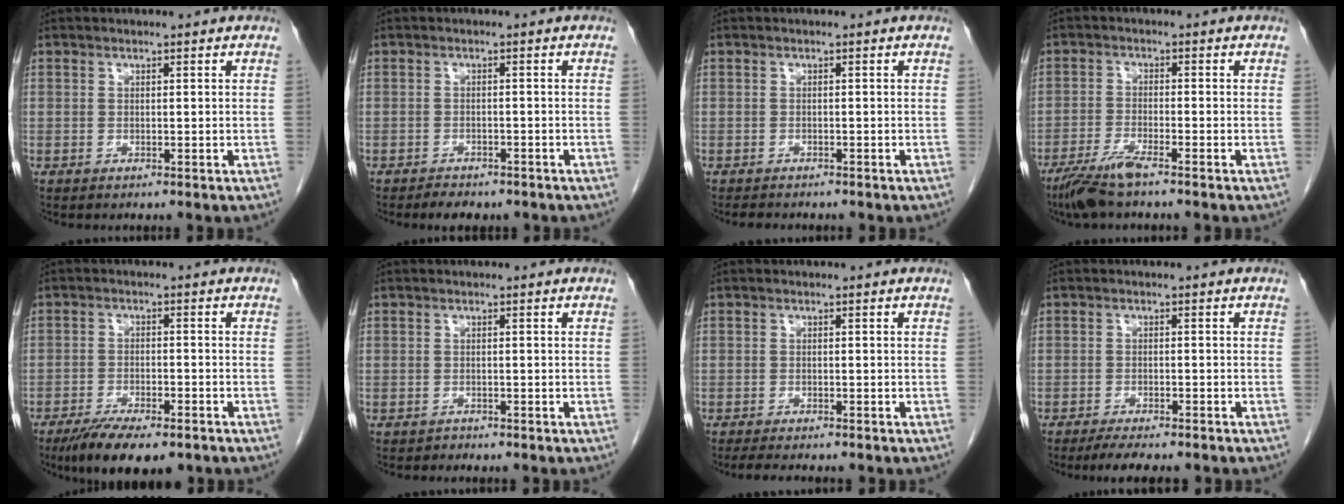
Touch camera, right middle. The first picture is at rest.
{"total": 3.8, "force": [-3.2, 1.6, 1.5], "torque": [-0.026, -0.004, -0.039]}
{"total": 3.1, "force": [-2.7, 0.9, 1.2], "torque": [-0.022, -0.006, -0.033]}
{"total": 5.4, "force": [-4.1, 0.1, 3.5], "torque": [-0.078, -0.017, -0.082]}
{"total": 9.9, "force": [-7.3, 2.6, 6.2], "torque": [-0.095, -0.017, -0.112]}
{"total": 0.6, "force": [-0.5, 0.2, -0.1], "torque": [-0.009, -0.003, -0.011]}
{"total": 5.5, "force": [-4.7, 1.1, 2.7], "torque": [-0.036, -0.010, -0.064]}
{"total": 5.9, "force": [-5.0, 0.9, 3.0], "torque": [-0.045, -0.011, -0.074]}